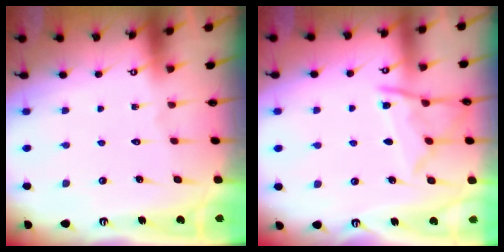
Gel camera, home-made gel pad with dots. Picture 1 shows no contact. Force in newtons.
{"total": 10.4, "press": 10.3, "slide": 1.1}